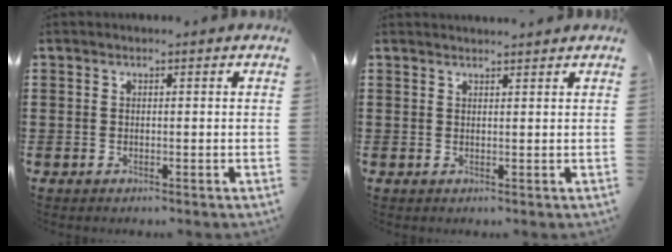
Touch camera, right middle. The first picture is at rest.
{"total": 1.3, "force": [1.3, -0.2, 0.0], "torque": [-0.002, -0.004, 0.025]}